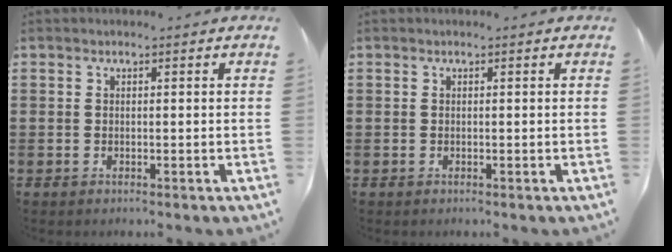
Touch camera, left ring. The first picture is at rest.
{"total": 0.0}